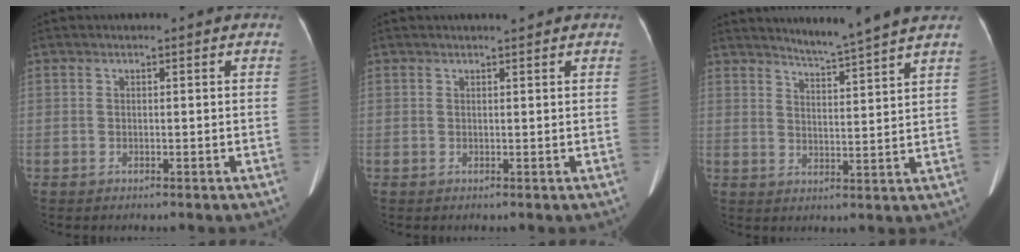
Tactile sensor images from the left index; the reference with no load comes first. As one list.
[{"total": 1.4, "force": [1.2, 0.0, 0.7], "torque": [-0.011, 0.003, 0.020]}, {"total": 7.4, "force": [6.7, -2.0, 2.4], "torque": [-0.048, -0.013, 0.102]}]